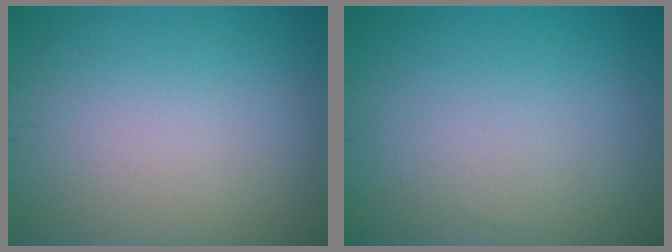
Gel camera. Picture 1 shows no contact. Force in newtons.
{"total": 0.0}